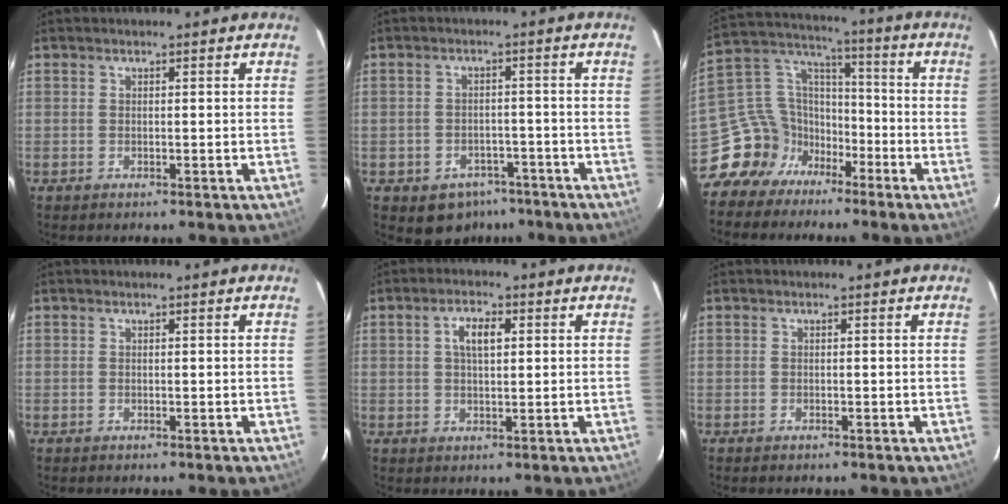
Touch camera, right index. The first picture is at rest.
{"total": 6.9, "force": [-4.6, 4.9, 1.8], "torque": [-0.043, 0.019, -0.046]}
{"total": 12.0, "force": [-7.9, 8.6, 2.9], "torque": [-0.067, 0.054, -0.141]}
{"total": 0.0}
{"total": 4.4, "force": [1.2, 1.9, 3.7], "torque": [-0.067, 0.010, 0.023]}
{"total": 0.6, "force": [-0.5, 0.3, 0.2], "torque": [-0.005, -0.001, -0.009]}